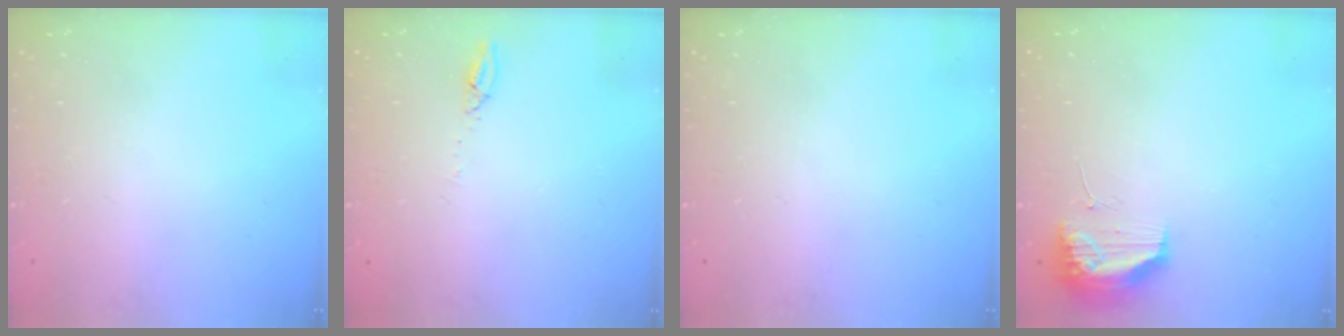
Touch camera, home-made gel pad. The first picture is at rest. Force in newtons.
{"total": 3.1, "press": 3.0, "slide": 0.3}
{"total": 0.0}
{"total": 11.5, "press": 11.1, "slide": 3.1}